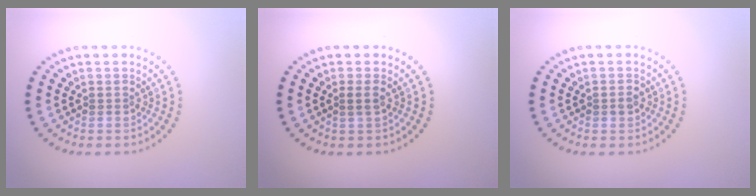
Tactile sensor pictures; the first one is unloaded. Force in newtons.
{"total": 1.0, "press": 0.8, "slide": 0.5}
{"total": 0.9, "press": 0.9, "slide": 0.2}